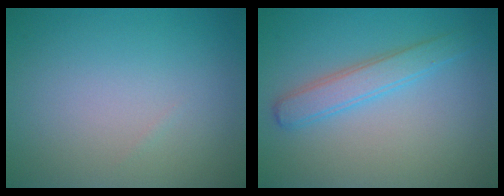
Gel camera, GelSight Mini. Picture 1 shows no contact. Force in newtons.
{"total": 2.8, "press": 2.8, "slide": 0.1}